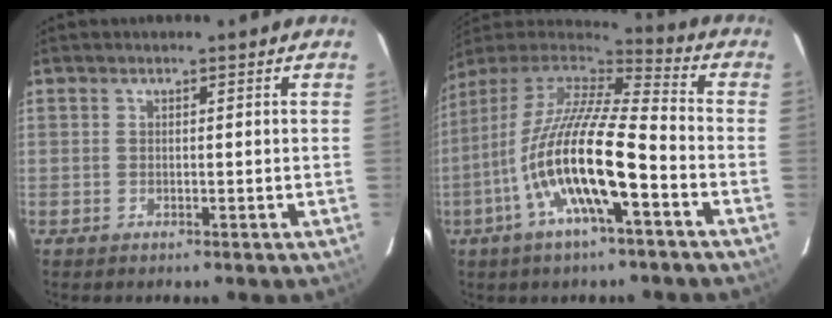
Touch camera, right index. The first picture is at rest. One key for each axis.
{"total": 18.5, "fx": -6.8, "fy": 3.5, "fz": 16.8, "tx": -0.304, "ty": -0.025, "tz": -0.136}